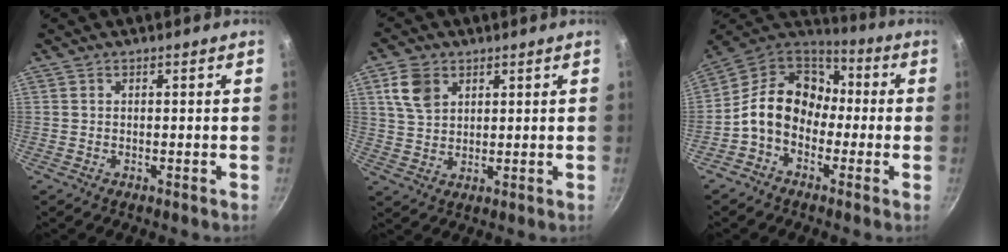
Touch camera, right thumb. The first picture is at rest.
{"total": 7.0, "force": [3.1, 4.9, 4.0], "torque": [-0.062, -0.004, 0.060]}
{"total": 15.1, "force": [-1.5, 12.0, 9.1], "torque": [-0.123, 0.051, -0.050]}